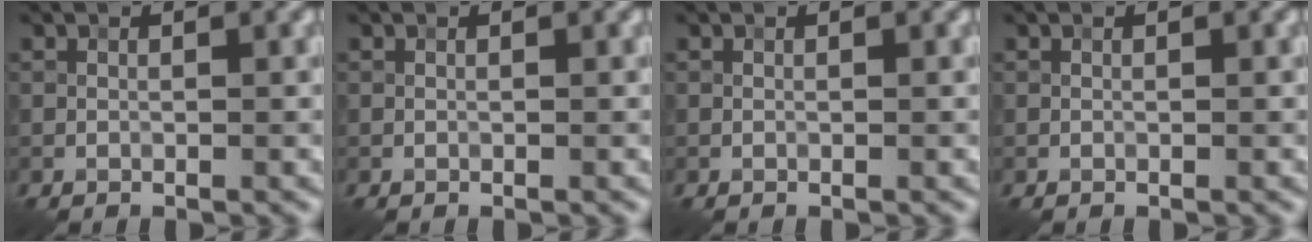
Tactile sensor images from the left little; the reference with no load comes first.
{"total": 0.0}
{"total": 0.0}
{"total": 0.0}